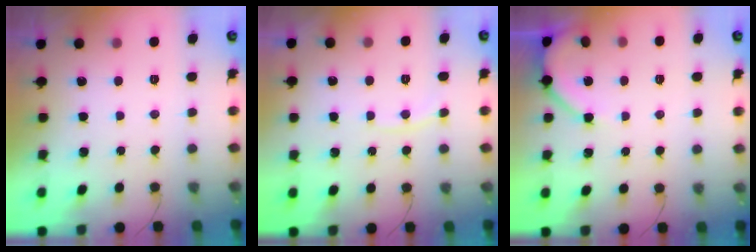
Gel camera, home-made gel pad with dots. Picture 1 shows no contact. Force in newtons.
{"total": 4.7, "press": 4.6, "slide": 0.5}
{"total": 4.9, "press": 4.8, "slide": 0.5}